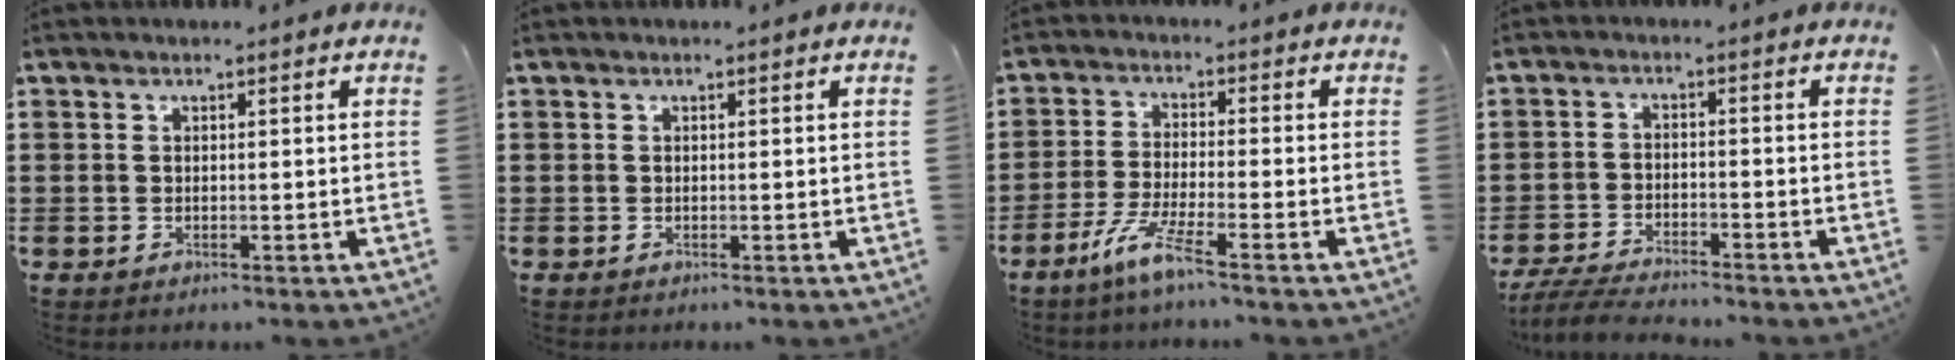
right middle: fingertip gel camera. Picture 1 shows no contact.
{"total": 0.0}
{"total": 5.8, "force": [-3.9, 0.3, 4.3], "torque": [-0.088, -0.008, -0.074]}
{"total": 5.0, "force": [-4.8, 0.5, 1.4], "torque": [-0.042, -0.005, -0.100]}